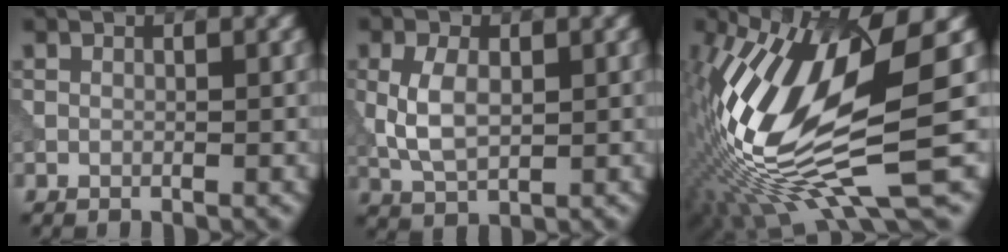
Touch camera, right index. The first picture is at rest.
{"total": 3.6, "force": [0.2, 2.0, 3.0], "torque": [-0.068, 0.003, 0.007]}
{"total": 13.9, "force": [0.0, 4.1, 13.2], "torque": [-0.283, 0.000, 0.009]}